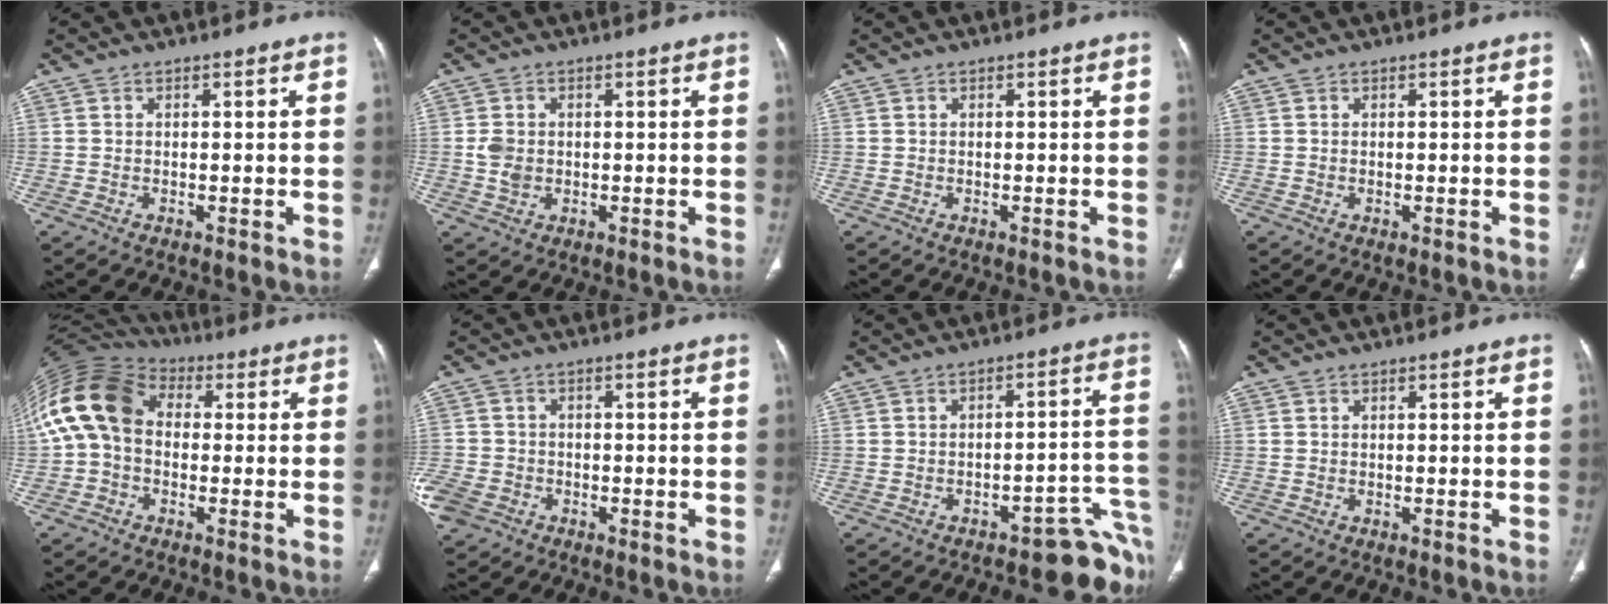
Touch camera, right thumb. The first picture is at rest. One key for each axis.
{"total": 3.3, "fx": -0.1, "fy": 2.7, "fz": 2.0, "tx": -0.034, "ty": 0.001, "tz": 0.002}
{"total": 0.0}
{"total": 0.0}
{"total": 15.7, "fx": 0.9, "fy": 11.6, "fz": 10.6, "tx": -0.215, "ty": 0.043, "tz": 0.005}
{"total": 6.8, "fx": -3.2, "fy": 5.5, "fz": 2.6, "tx": -0.070, "ty": 0.014, "tz": -0.055}
{"total": 9.4, "fx": -7.9, "fy": 3.1, "fz": 4.0, "tx": 0.000, "ty": 0.092, "tz": -0.100}
{"total": 0.0}